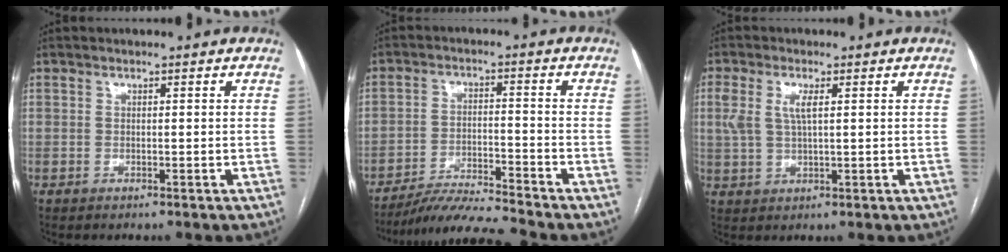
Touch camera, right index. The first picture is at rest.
{"total": 7.6, "force": [-7.2, -1.8, 1.6], "torque": [-0.025, -0.013, -0.135]}
{"total": 4.6, "force": [1.4, 1.5, 4.1], "torque": [-0.098, 0.011, 0.033]}